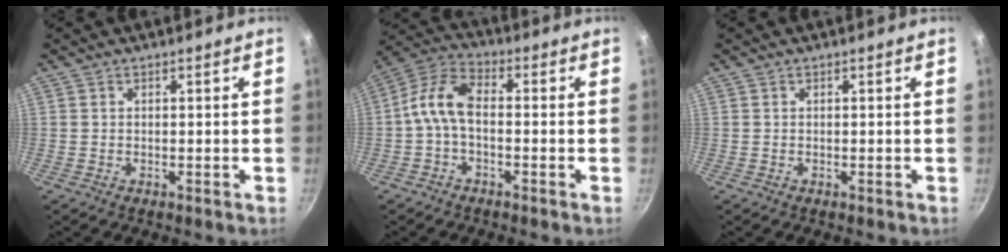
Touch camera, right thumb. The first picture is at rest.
{"total": 8.1, "force": [-1.3, 4.3, 6.7], "torque": [-0.140, 0.037, -0.040]}
{"total": 0.0}